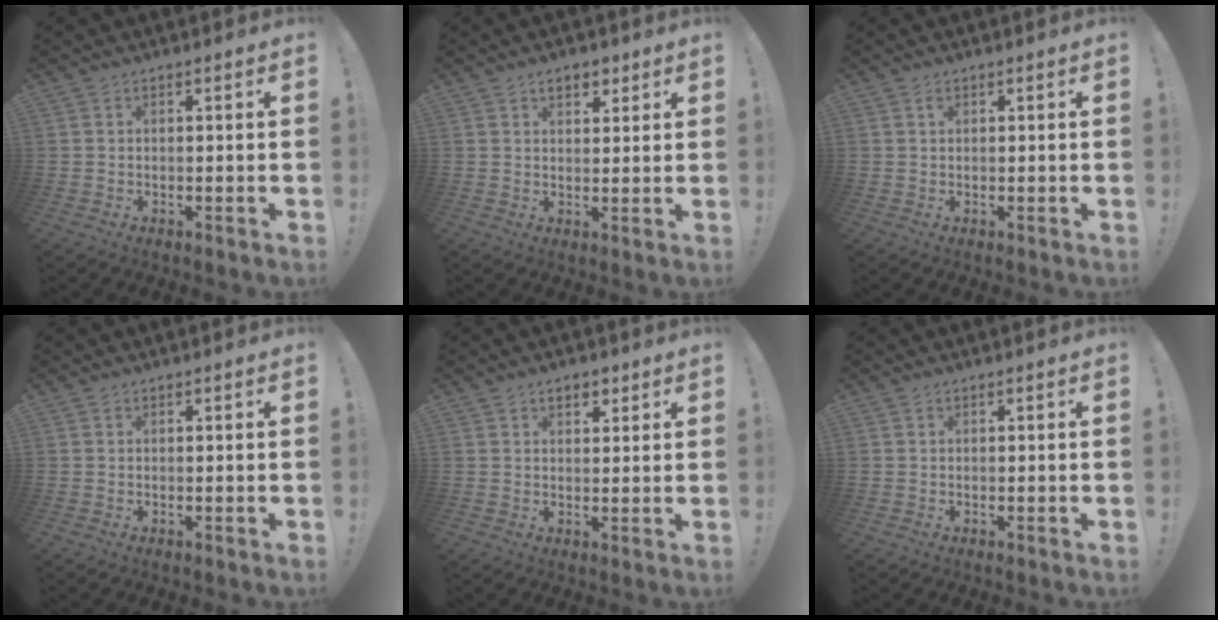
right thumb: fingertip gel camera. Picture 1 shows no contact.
{"total": 5.1, "force": [2.7, 3.3, 2.7], "torque": [-0.032, -0.002, 0.048]}
{"total": 0.6, "force": [0.2, 0.5, 0.3], "torque": [-0.008, 0.002, 0.004]}
{"total": 0.0}
{"total": 4.1, "force": [2.2, 2.6, 2.2], "torque": [-0.021, -0.004, 0.036]}
{"total": 0.0}